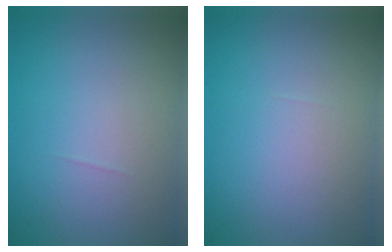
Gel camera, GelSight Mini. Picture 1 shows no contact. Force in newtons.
{"total": 0.0}